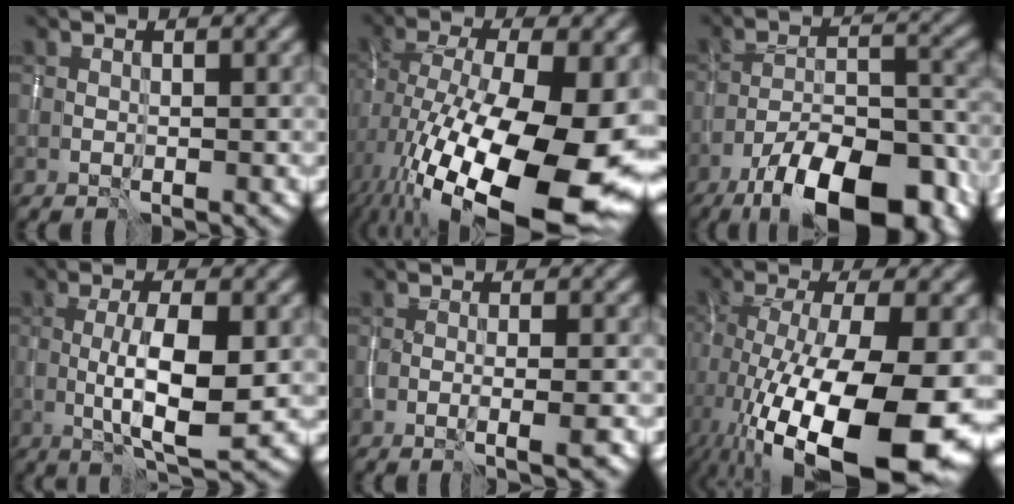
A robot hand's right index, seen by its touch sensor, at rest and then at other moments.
{"total": 19.2, "force": [-5.7, 8.3, 16.3], "torque": [-0.267, -0.038, -0.076]}
{"total": 14.6, "force": [-10.6, 5.2, 8.6], "torque": [-0.145, -0.018, -0.159]}
{"total": 6.2, "force": [-0.8, 1.6, 6.0], "torque": [-0.107, -0.003, -0.011]}
{"total": 2.2, "force": [-0.6, 0.5, 2.1], "torque": [-0.020, -0.002, -0.008]}
{"total": 17.4, "force": [-6.1, 6.6, 14.9], "torque": [-0.251, -0.032, -0.081]}